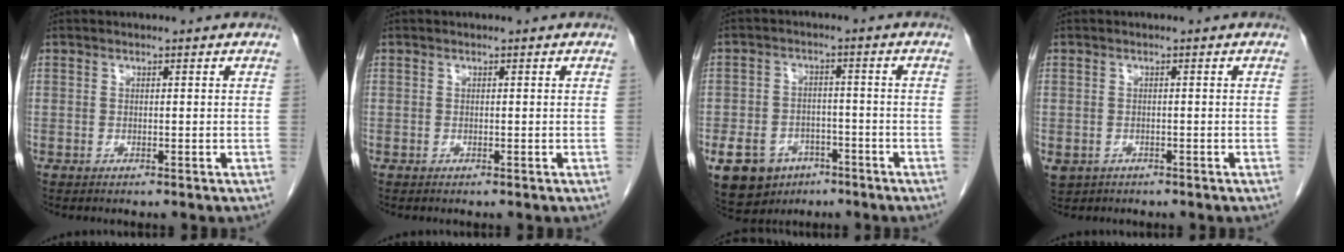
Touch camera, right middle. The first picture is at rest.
{"total": 0.0}
{"total": 14.9, "force": [-7.9, 10.9, 6.4], "torque": [-0.159, 0.004, -0.114]}
{"total": 3.8, "force": [-2.1, 3.0, 0.9], "torque": [-0.022, -0.001, -0.029]}